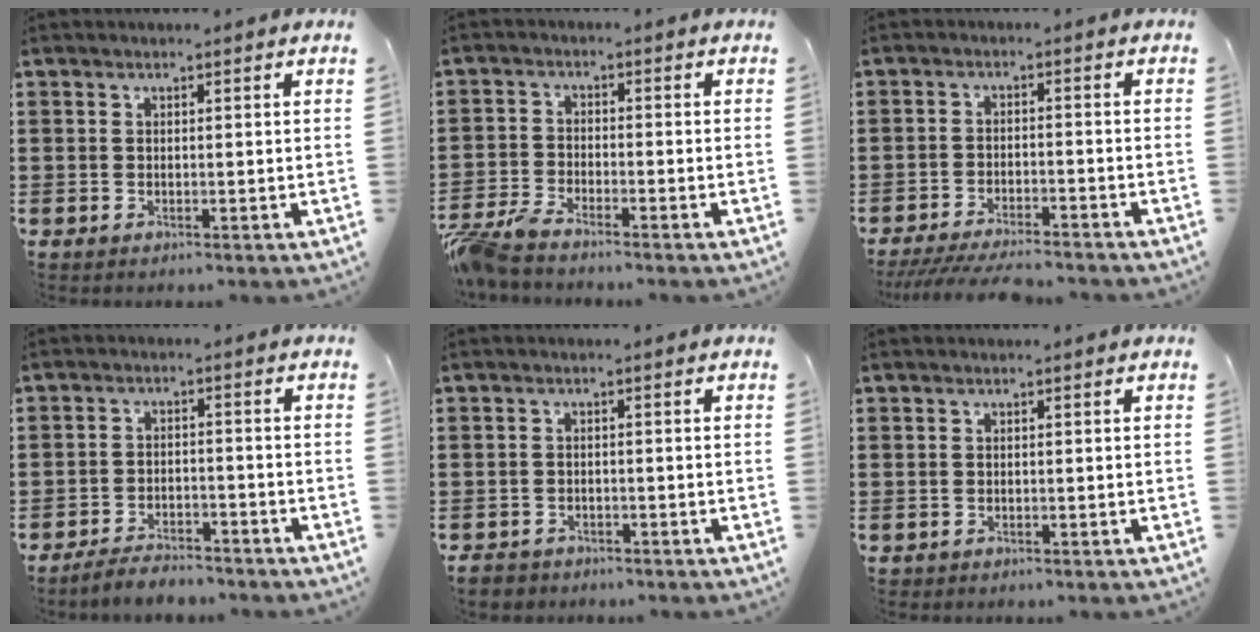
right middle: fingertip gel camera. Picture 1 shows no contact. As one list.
[{"total": 4.0, "force": [-3.7, 0.2, 1.5], "torque": [-0.063, -0.015, -0.082]}, {"total": 4.7, "force": [-4.4, 0.3, 1.7], "torque": [-0.040, -0.011, -0.088]}, {"total": 3.5, "force": [-3.4, 0.5, 0.2], "torque": [-0.009, 0.004, -0.073]}, {"total": 1.6, "force": [-1.5, 0.6, 0.0], "torque": [-0.007, 0.001, -0.033]}, {"total": 0.0}]